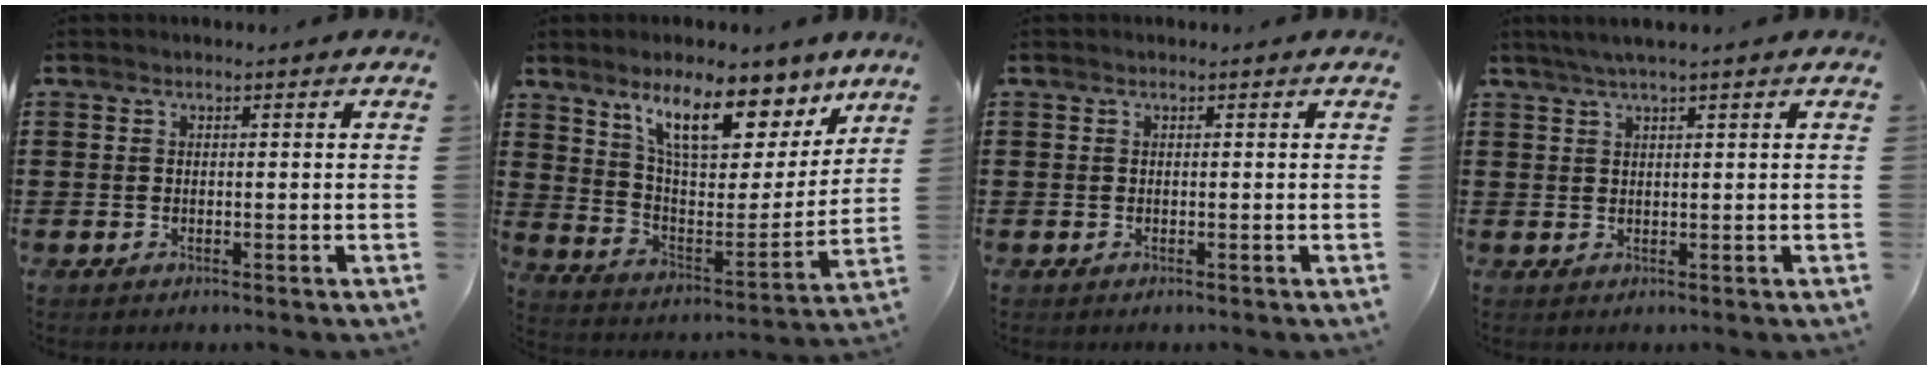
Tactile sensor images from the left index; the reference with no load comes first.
{"total": 13.2, "force": [9.8, 4.1, 7.8], "torque": [-0.154, -0.047, 0.171]}
{"total": 0.0}
{"total": 2.2, "force": [1.6, -0.2, 1.5], "torque": [-0.029, 0.002, 0.029]}